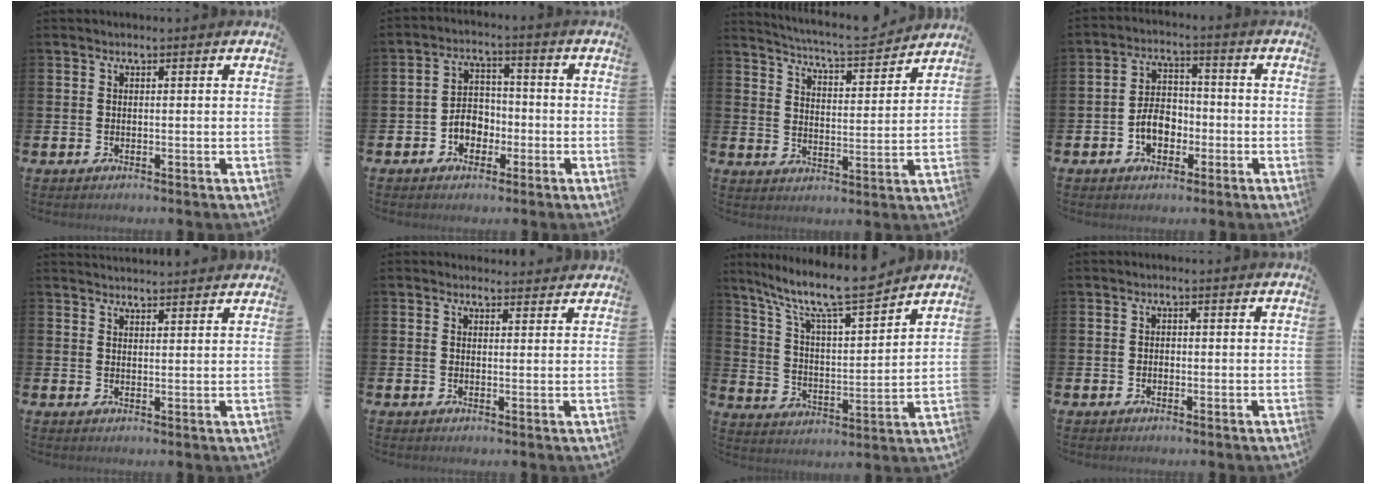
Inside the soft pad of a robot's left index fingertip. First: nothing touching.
{"total": 4.3, "force": [-1.7, 3.3, 2.0], "torque": [-0.030, 0.004, -0.041]}
{"total": 6.1, "force": [6.0, 0.4, 1.1], "torque": [-0.041, -0.046, 0.100]}
{"total": 5.1, "force": [-1.8, 3.5, 3.2], "torque": [-0.047, 0.008, -0.038]}
{"total": 2.7, "force": [2.7, 0.0, -0.2], "torque": [0.004, -0.017, 0.049]}
{"total": 1.7, "force": [1.7, 0.5, -0.1], "torque": [0.014, -0.008, 0.028]}
{"total": 11.0, "force": [9.7, 1.4, 4.9], "torque": [-0.117, -0.065, 0.165]}
{"total": 0.7, "force": [-0.4, 0.5, 0.2], "torque": [-0.007, 0.003, -0.009]}